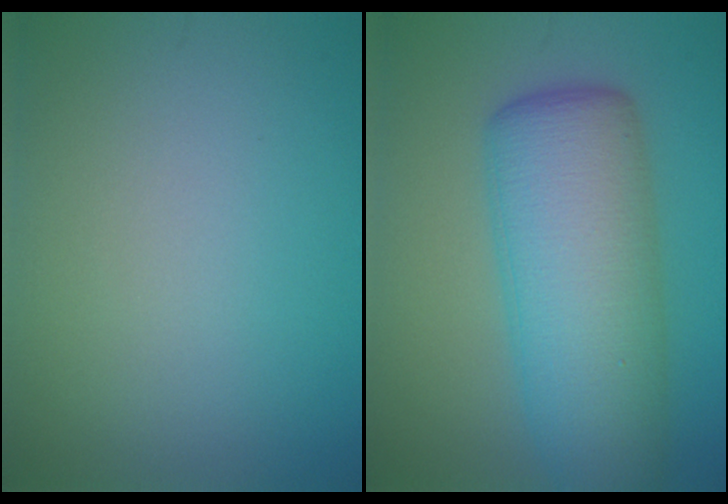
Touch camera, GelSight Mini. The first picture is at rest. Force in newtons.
{"total": 10.3, "press": 10.3, "slide": 0.4}